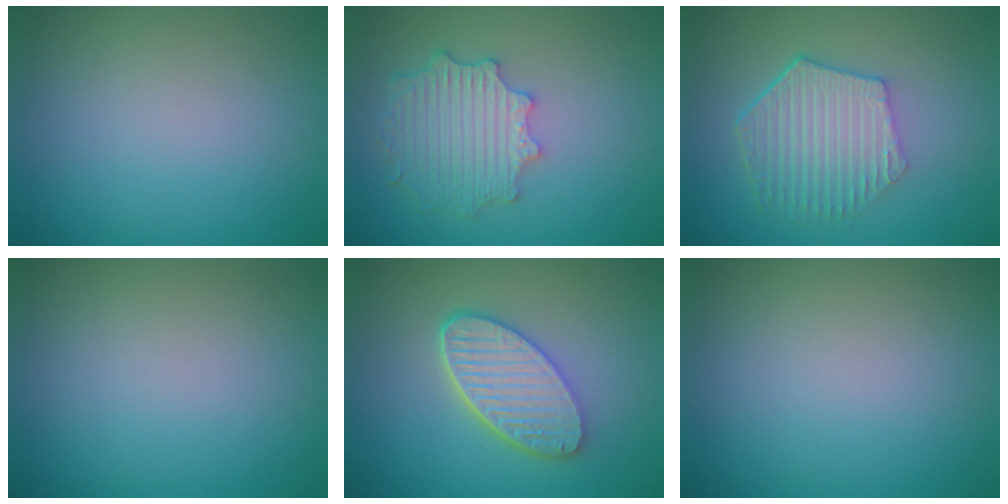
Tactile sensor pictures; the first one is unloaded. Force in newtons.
{"total": 4.8, "press": 3.9, "slide": 2.7}
{"total": 5.9, "press": 4.3, "slide": 4.0}
{"total": 0.0}
{"total": 5.6, "press": 4.4, "slide": 3.5}
{"total": 0.0}